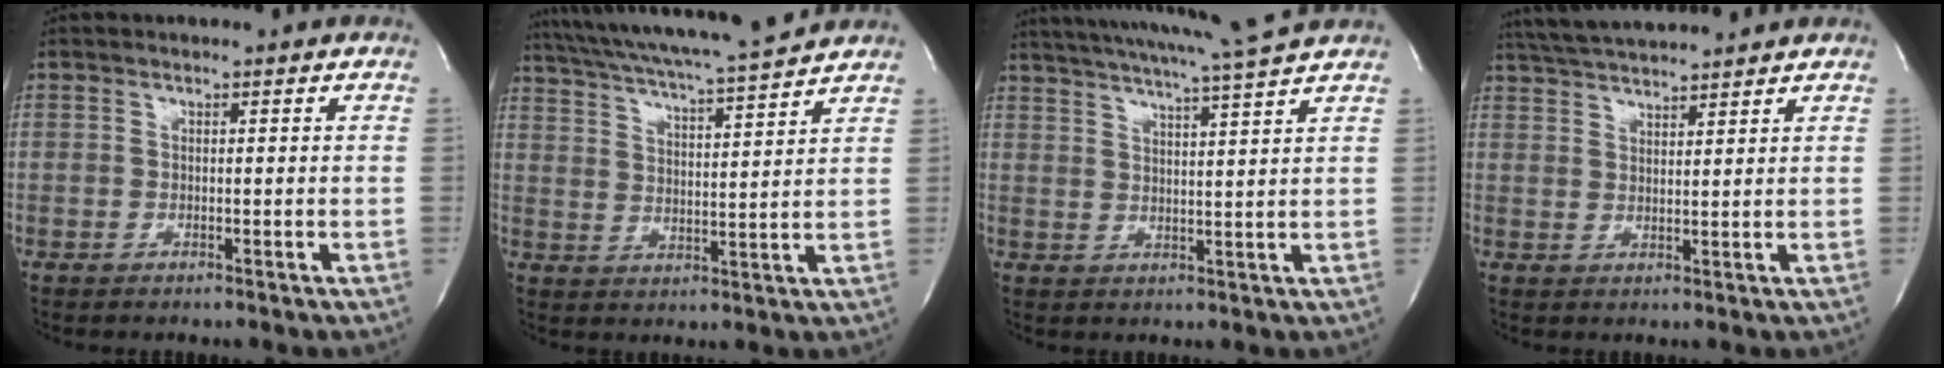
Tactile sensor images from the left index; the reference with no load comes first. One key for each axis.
{"total": 17.0, "fx": 15.3, "fy": 0.0, "fz": 7.4, "tx": -0.140, "ty": 0.009, "tz": 0.232}
{"total": 14.7, "fx": 13.0, "fy": -1.8, "fz": 6.6, "tx": -0.121, "ty": -0.015, "tz": 0.179}
{"total": 12.7, "fx": 11.8, "fy": 0.9, "fz": 4.8, "tx": -0.095, "ty": 0.025, "tz": 0.188}